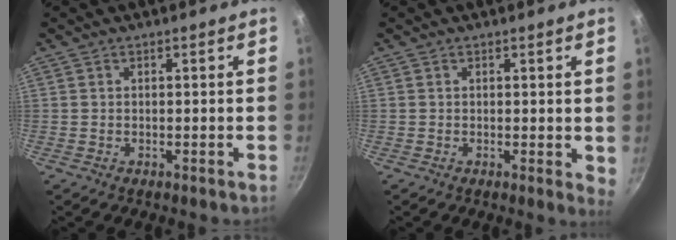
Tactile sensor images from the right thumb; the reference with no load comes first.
{"total": 2.3, "force": [0.6, 0.8, 2.0], "torque": [-0.020, -0.006, 0.005]}